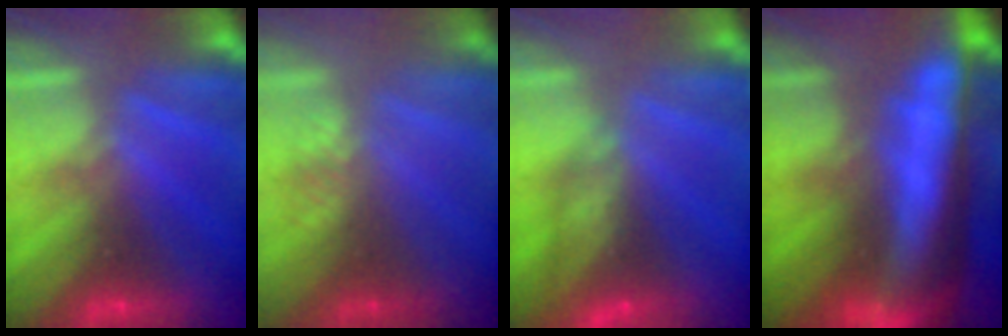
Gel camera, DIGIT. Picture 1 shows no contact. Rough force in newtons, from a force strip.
{"total": 2.9}
{"total": 9.3}
{"total": 7.8}